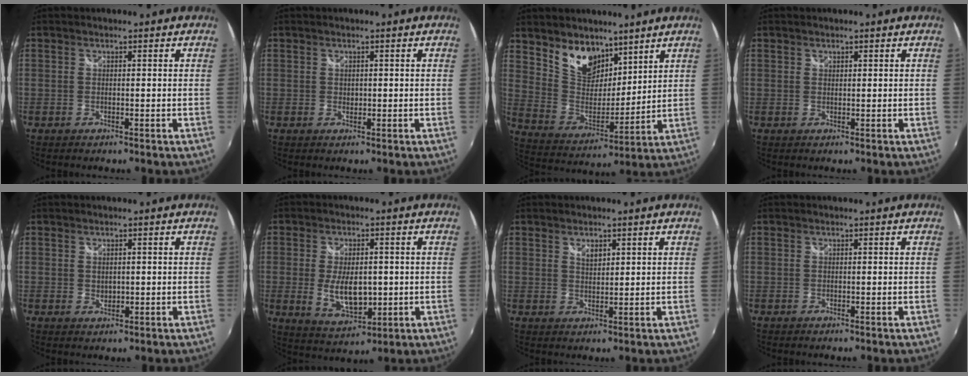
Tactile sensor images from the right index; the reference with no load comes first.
{"total": 0.6, "force": [0.2, 0.6, 0.2], "torque": [0.000, 0.000, 0.002]}
{"total": 12.0, "force": [8.3, 6.9, 5.1], "torque": [-0.100, 0.003, 0.165]}
{"total": 0.6, "force": [0.4, 0.4, 0.1], "torque": [-0.001, 0.000, 0.006]}
{"total": 1.2, "force": [0.4, 1.0, 0.6], "torque": [-0.006, 0.000, 0.007]}
{"total": 9.2, "force": [-0.8, 4.8, 7.8], "torque": [-0.150, -0.011, -0.005]}
{"total": 2.3, "force": [1.4, 1.3, 1.4], "torque": [-0.020, 0.000, 0.024]}
{"total": 0.0}